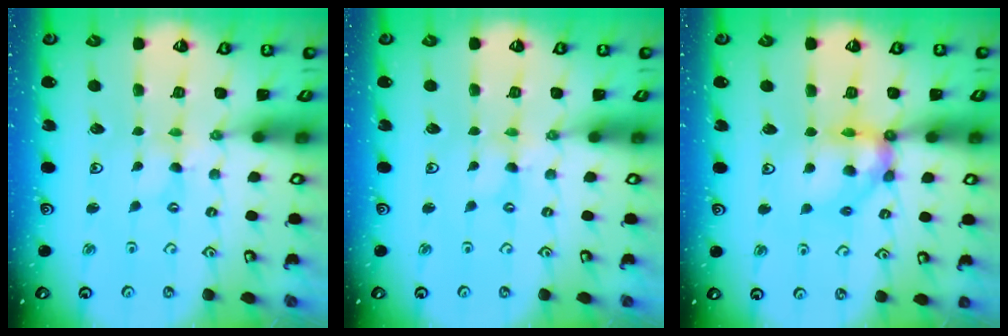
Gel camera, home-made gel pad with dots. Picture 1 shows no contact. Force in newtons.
{"total": 0.0}
{"total": 11.1, "press": 10.9, "slide": 1.6}